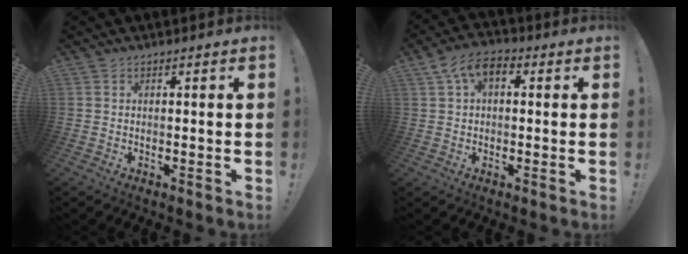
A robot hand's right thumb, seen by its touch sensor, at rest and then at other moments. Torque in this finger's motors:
{"motor_torque": [0.03, 0.04, 0.04, 0.09, 0.17]}